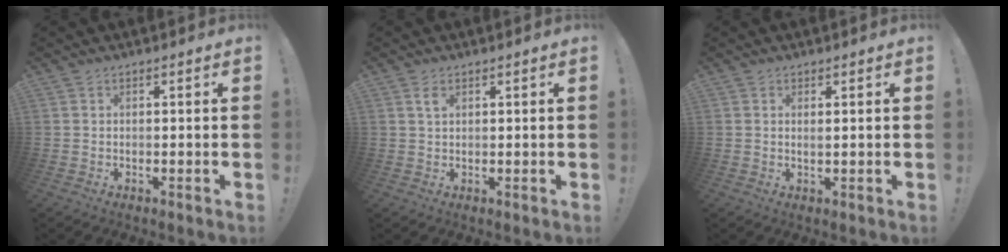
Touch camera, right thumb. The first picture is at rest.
{"total": 2.3, "force": [1.2, 1.0, 1.7], "torque": [-0.027, -0.002, 0.019]}
{"total": 1.3, "force": [0.9, -0.1, 0.9], "torque": [-0.002, -0.007, 0.013]}